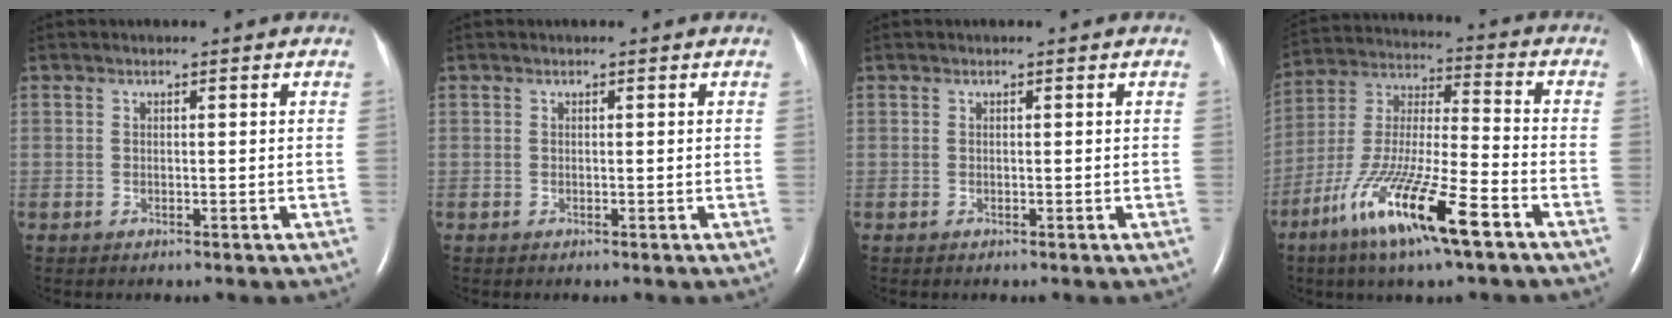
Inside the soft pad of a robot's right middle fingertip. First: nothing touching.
{"total": 0.0}
{"total": 0.0}
{"total": 16.8, "force": [-9.3, 1.6, 13.9], "torque": [-0.293, -0.036, -0.172]}